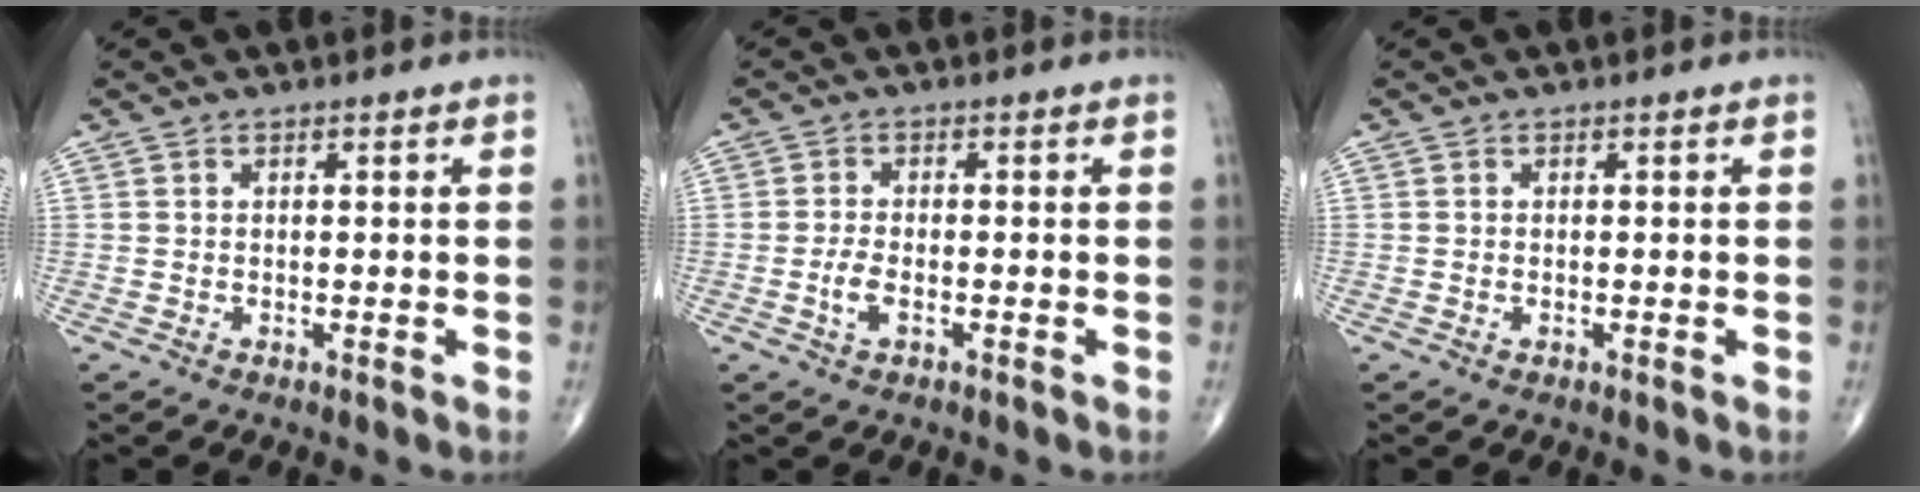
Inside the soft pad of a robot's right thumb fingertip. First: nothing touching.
{"total": 3.0, "force": [-1.1, 1.3, 2.5], "torque": [-0.054, 0.007, -0.019]}
{"total": 0.0}